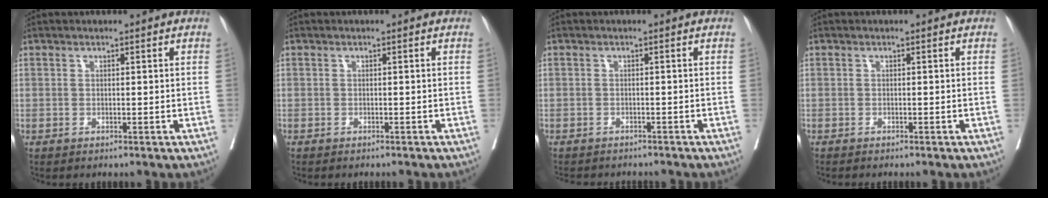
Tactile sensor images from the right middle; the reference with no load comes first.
{"total": 2.6, "force": [-2.4, 0.4, 0.8], "torque": [-0.012, -0.003, -0.031]}
{"total": 6.5, "force": [-5.8, 2.2, 1.8], "torque": [-0.022, -0.003, -0.076]}
{"total": 2.1, "force": [-1.9, 0.3, 0.9], "torque": [-0.015, -0.002, -0.022]}